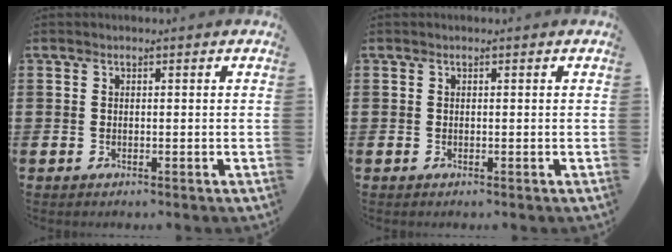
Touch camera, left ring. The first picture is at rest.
{"total": 0.0}